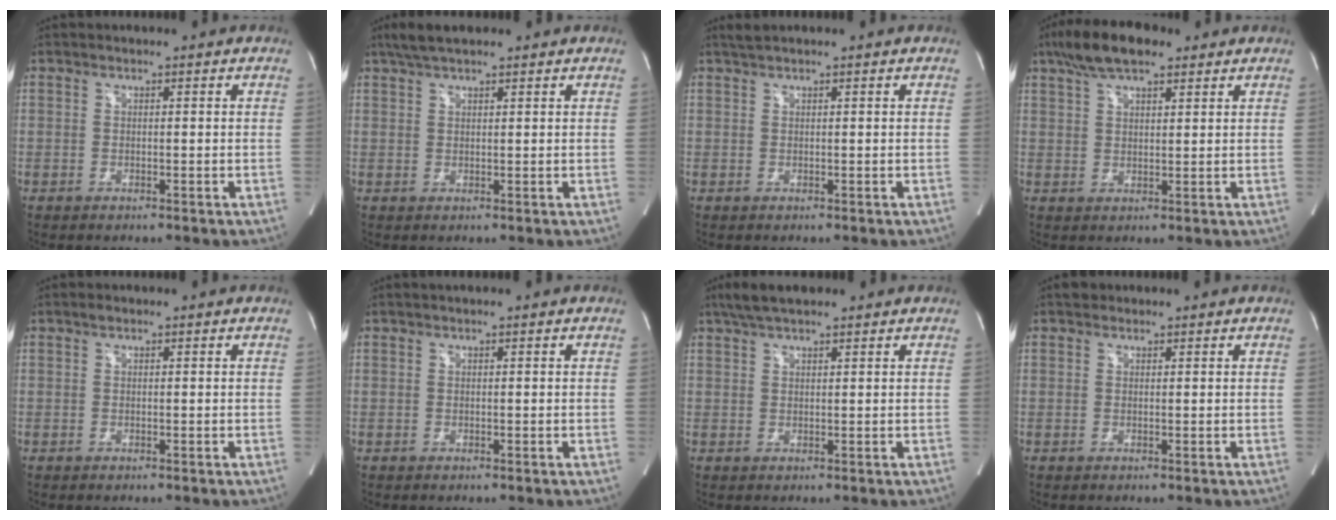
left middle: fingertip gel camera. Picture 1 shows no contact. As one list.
[{"total": 4.7, "force": [3.7, 1.0, 2.7], "torque": [-0.054, 0.024, 0.068]}, {"total": 1.3, "force": [1.1, -0.1, 0.6], "torque": [-0.015, 0.013, 0.026]}, {"total": 8.6, "force": [6.0, 2.8, 5.5], "torque": [-0.107, 0.023, 0.105]}, {"total": 0.5, "force": [0.4, 0.2, 0.3], "torque": [-0.008, 0.005, 0.007]}, {"total": 1.0, "force": [0.8, 0.1, 0.6], "torque": [-0.009, 0.017, 0.013]}, {"total": 5.4, "force": [4.3, 1.2, 3.1], "torque": [-0.060, 0.026, 0.077]}, {"total": 1.1, "force": [0.8, 0.7, 0.1], "torque": [0.001, 0.010, 0.009]}]